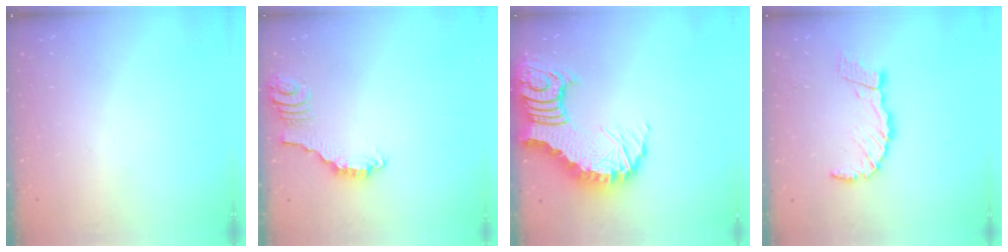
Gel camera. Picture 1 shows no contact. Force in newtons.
{"total": 2.3, "press": 2.3, "slide": 0.1}
{"total": 12.6, "press": 12.5, "slide": 1.6}
{"total": 10.7, "press": 10.6, "slide": 1.4}